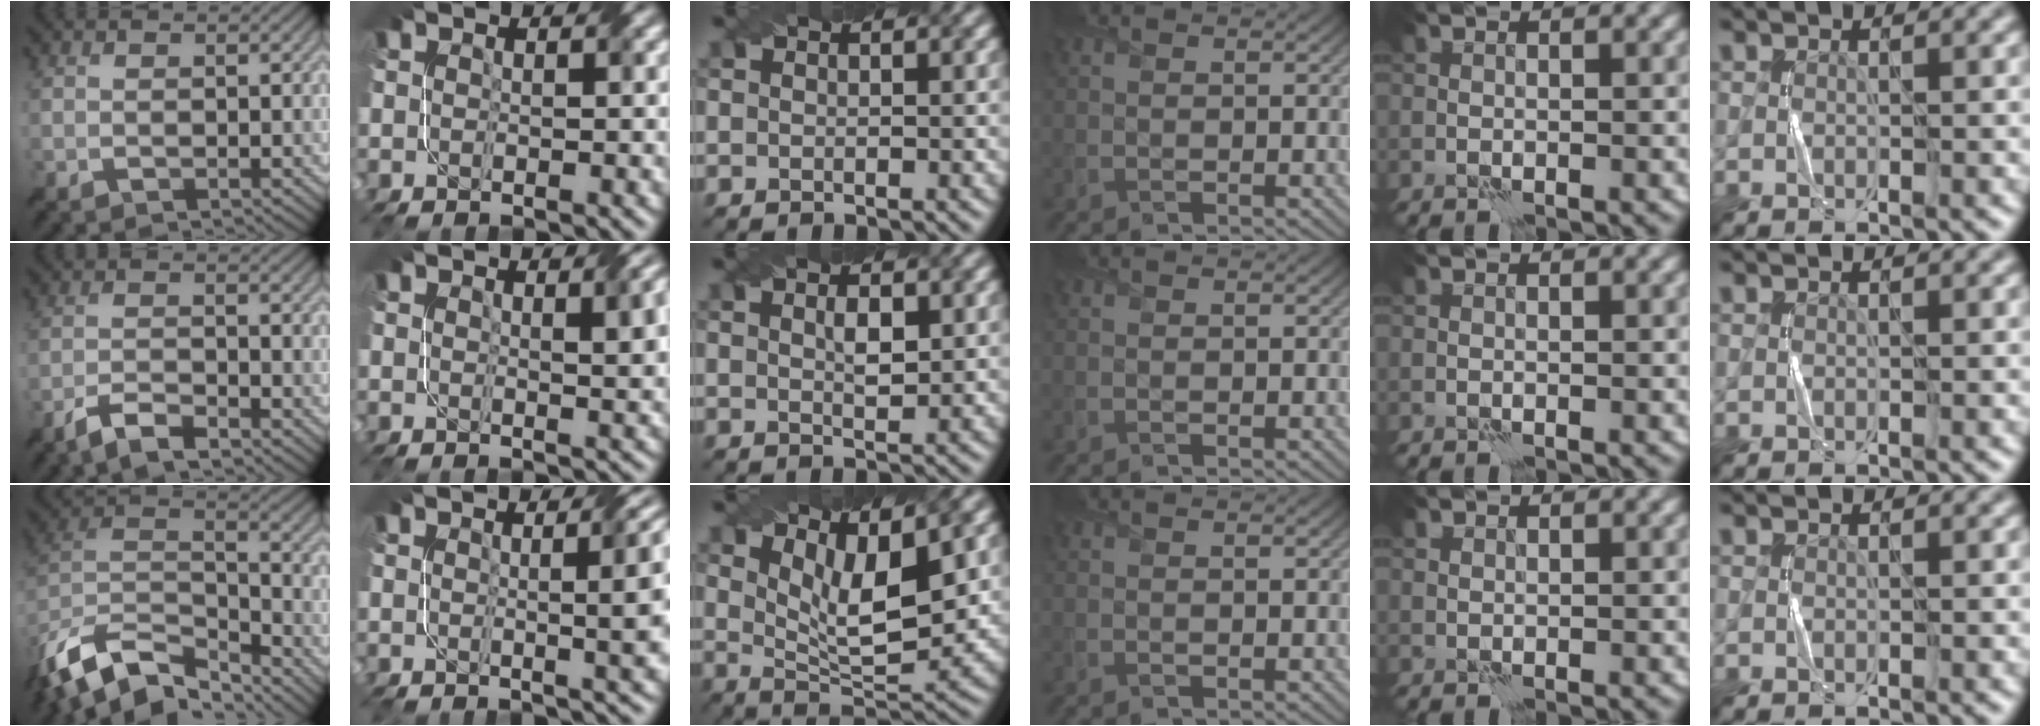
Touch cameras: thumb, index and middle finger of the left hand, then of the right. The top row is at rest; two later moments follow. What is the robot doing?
{"motion": "twist", "object": "screw"}